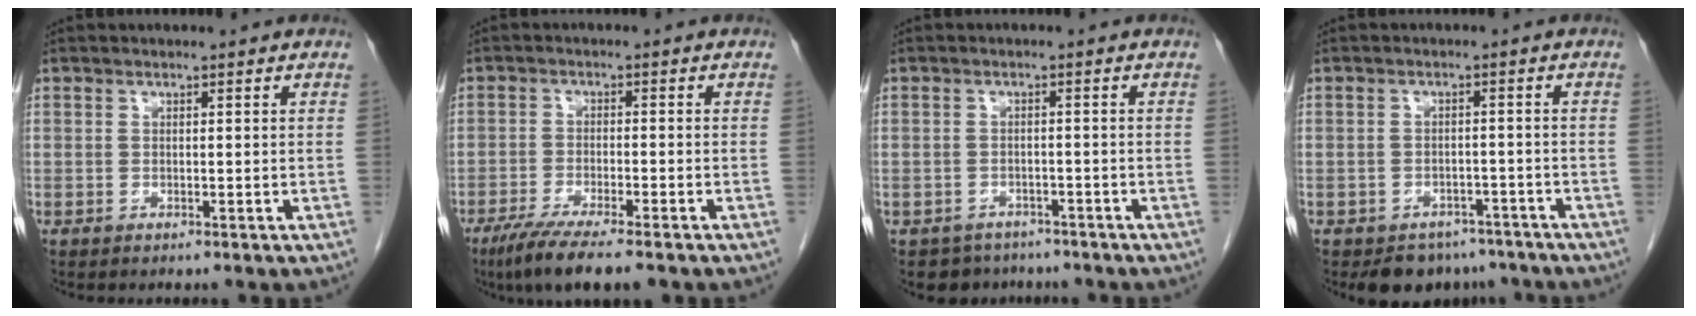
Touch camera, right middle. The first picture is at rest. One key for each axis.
{"total": 8.5, "fx": -6.3, "fy": 0.8, "fz": 5.7, "tx": -0.092, "ty": -0.019, "tz": -0.100}
{"total": 4.6, "fx": -3.7, "fy": 2.8, "fz": -0.1, "tx": 0.005, "ty": 0.010, "tz": -0.051}
{"total": 6.7, "fx": -5.5, "fy": 3.8, "fz": 0.9, "tx": 0.006, "ty": 0.008, "tz": -0.071}